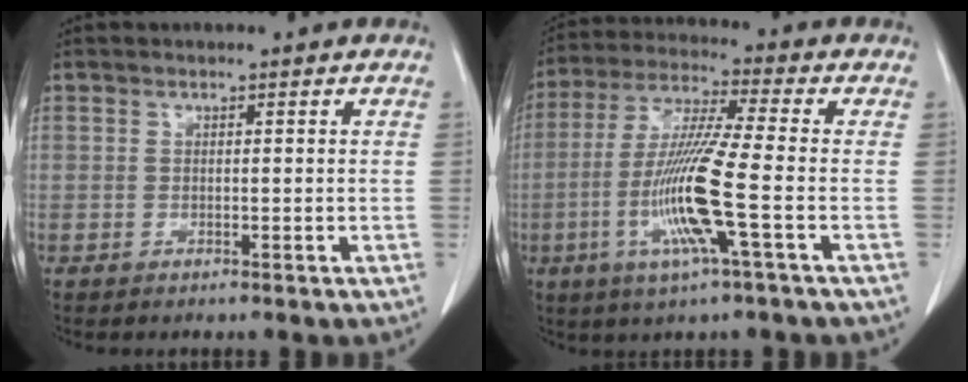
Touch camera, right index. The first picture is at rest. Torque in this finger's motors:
{"motor_torque": [2.14, 0.00, 0.92, 0.19]}